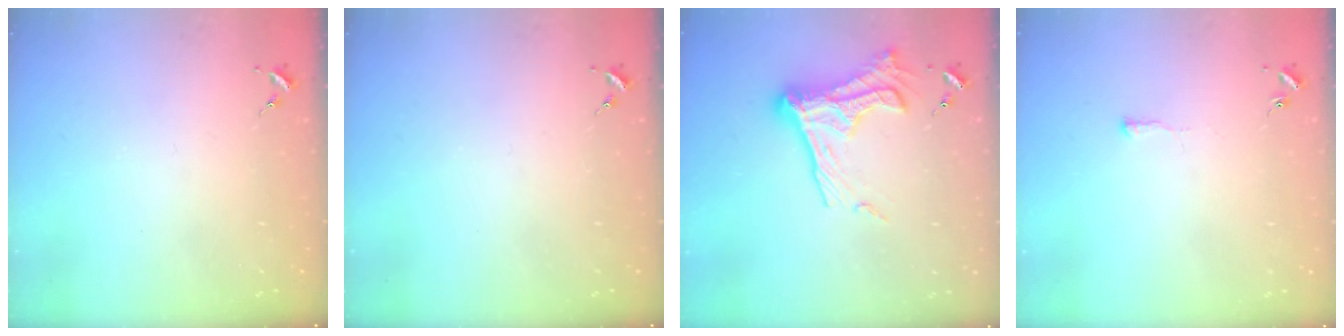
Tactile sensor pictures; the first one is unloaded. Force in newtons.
{"total": 0.0}
{"total": 18.0, "press": 17.9, "slide": 1.4}
{"total": 3.8, "press": 3.7, "slide": 0.5}